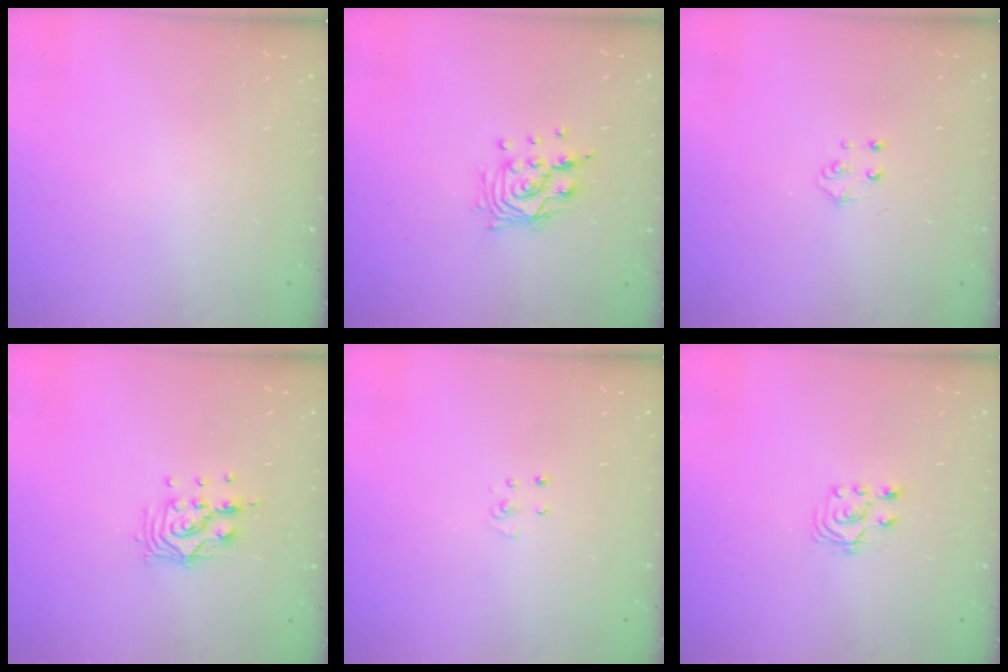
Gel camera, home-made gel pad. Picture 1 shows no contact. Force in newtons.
{"total": 11.1, "press": 11.0, "slide": 0.9}
{"total": 4.5, "press": 4.4, "slide": 0.4}
{"total": 9.7, "press": 9.6, "slide": 0.8}
{"total": 2.5, "press": 2.5, "slide": 0.3}
{"total": 3.1, "press": 3.0, "slide": 0.7}